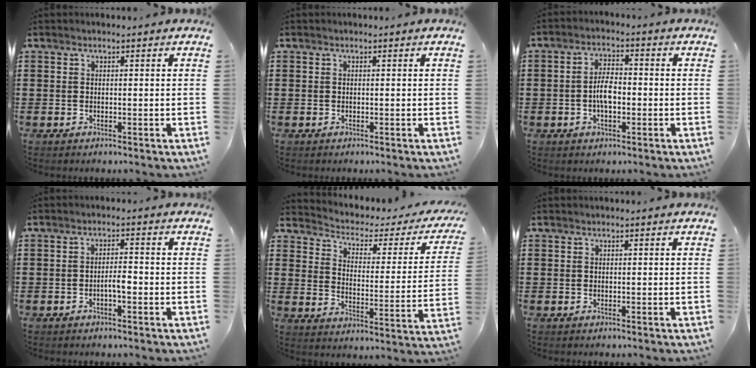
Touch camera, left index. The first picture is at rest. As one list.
[{"total": 0.0}, {"total": 4.7, "force": [-0.8, 2.1, 4.1], "torque": [-0.088, 0.002, -0.020]}, {"total": 2.6, "force": [-0.9, 0.7, 2.3], "torque": [-0.043, 0.006, -0.018]}, {"total": 1.9, "force": [1.4, 1.0, 0.9], "torque": [-0.034, -0.018, 0.012]}, {"total": 0.0}]